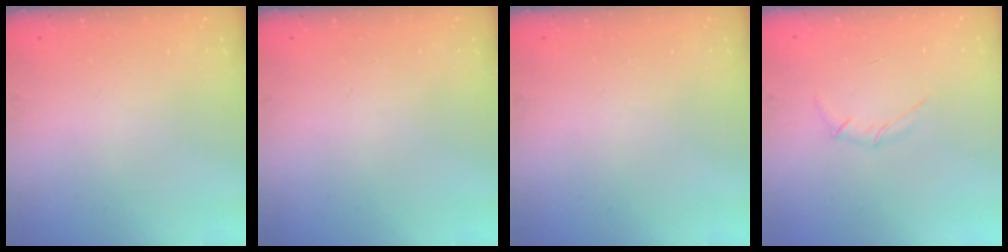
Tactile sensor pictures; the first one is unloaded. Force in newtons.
{"total": 0.0}
{"total": 0.0}
{"total": 3.8, "press": 3.6, "slide": 1.1}